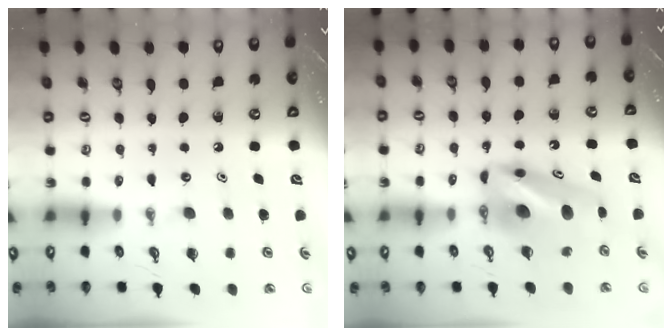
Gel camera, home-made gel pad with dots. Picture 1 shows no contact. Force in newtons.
{"total": 9.5, "press": 8.3, "slide": 4.4}